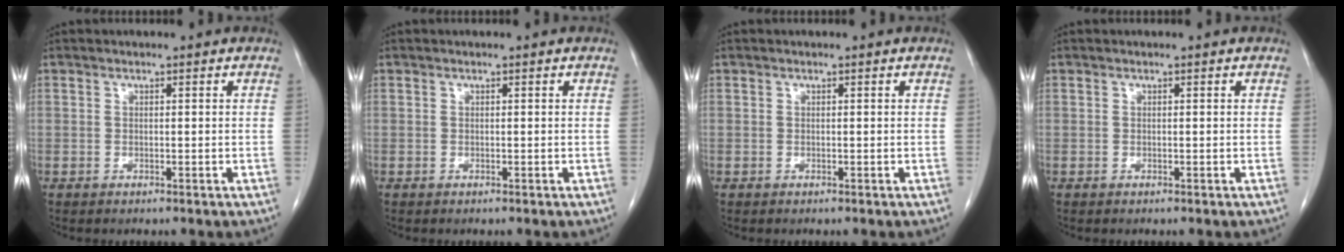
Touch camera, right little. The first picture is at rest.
{"total": 0.0}
{"total": 0.0}
{"total": 0.0}